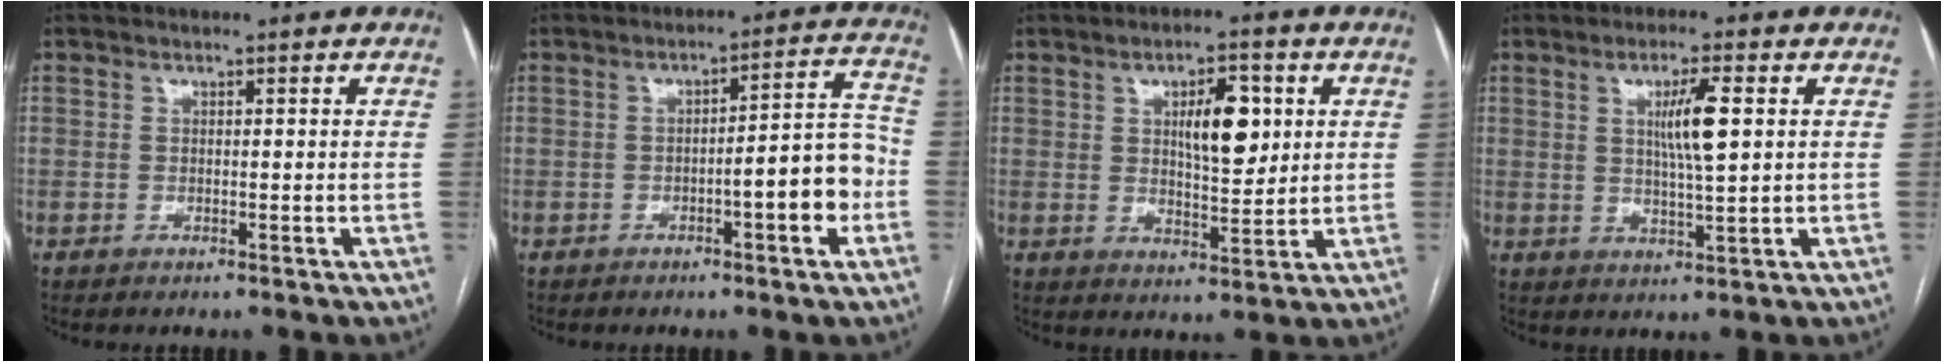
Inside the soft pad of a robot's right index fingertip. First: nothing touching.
{"total": 8.3, "force": [-2.8, 1.3, 7.8], "torque": [-0.093, 0.025, -0.037]}
{"total": 8.1, "force": [2.4, 2.9, 7.1], "torque": [-0.111, 0.005, 0.042]}
{"total": 6.3, "force": [1.6, 0.3, 6.1], "torque": [-0.109, -0.003, 0.028]}